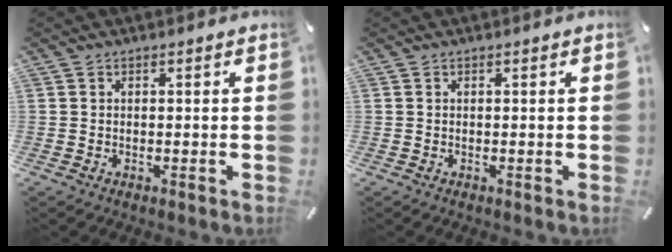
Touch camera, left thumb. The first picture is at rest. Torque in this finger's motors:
{"motor_torque": [-0.09, -0.08, 0.00, 0.05, 0.00]}